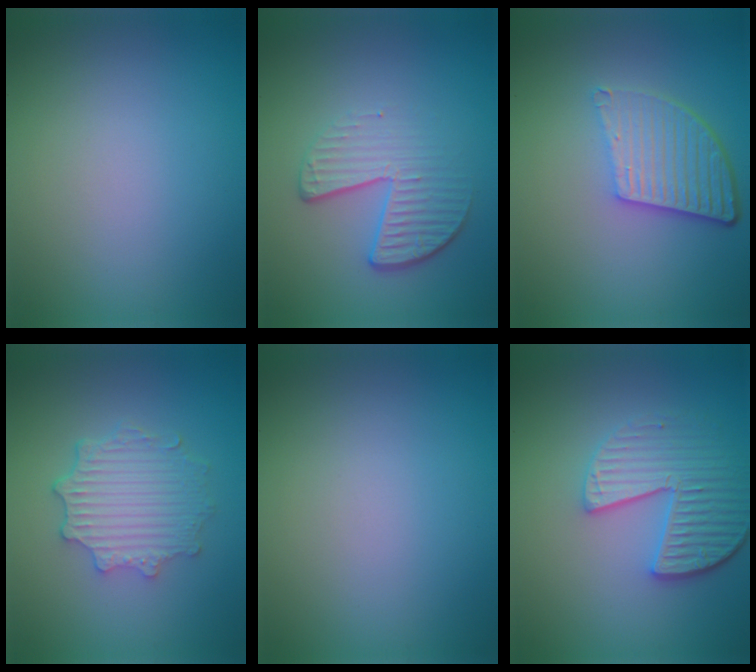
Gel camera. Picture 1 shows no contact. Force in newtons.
{"total": 4.3, "press": 2.9, "slide": 3.2}
{"total": 5.5, "press": 4.0, "slide": 3.8}
{"total": 4.6, "press": 3.7, "slide": 2.7}
{"total": 0.0}
{"total": 4.6, "press": 3.9, "slide": 2.5}